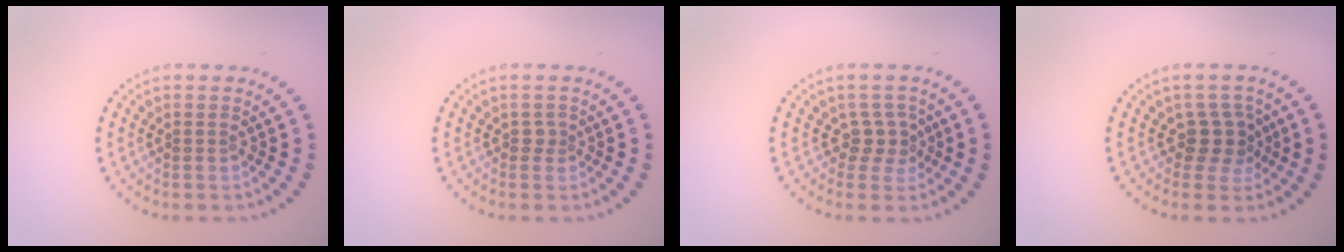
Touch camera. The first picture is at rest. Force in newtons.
{"total": 0.8, "press": 0.6, "slide": 0.6}
{"total": 2.0, "press": 1.5, "slide": 1.3}
{"total": 2.7, "press": 2.1, "slide": 1.6}